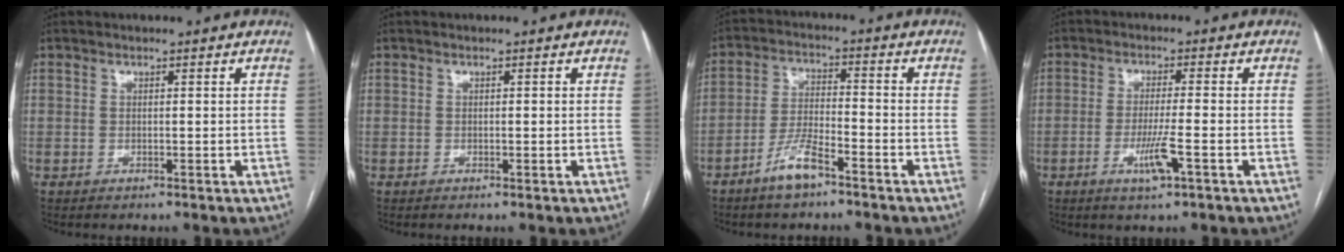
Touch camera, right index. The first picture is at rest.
{"total": 0.0}
{"total": 6.5, "force": [-4.5, 1.4, 4.4], "torque": [-0.094, 0.000, -0.088]}
{"total": 5.2, "force": [-2.3, 0.0, 4.7], "torque": [-0.090, -0.010, -0.042]}